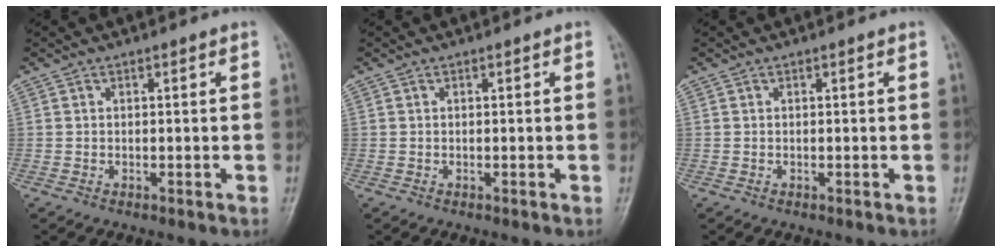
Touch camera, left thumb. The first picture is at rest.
{"total": 0.0}
{"total": 0.0}